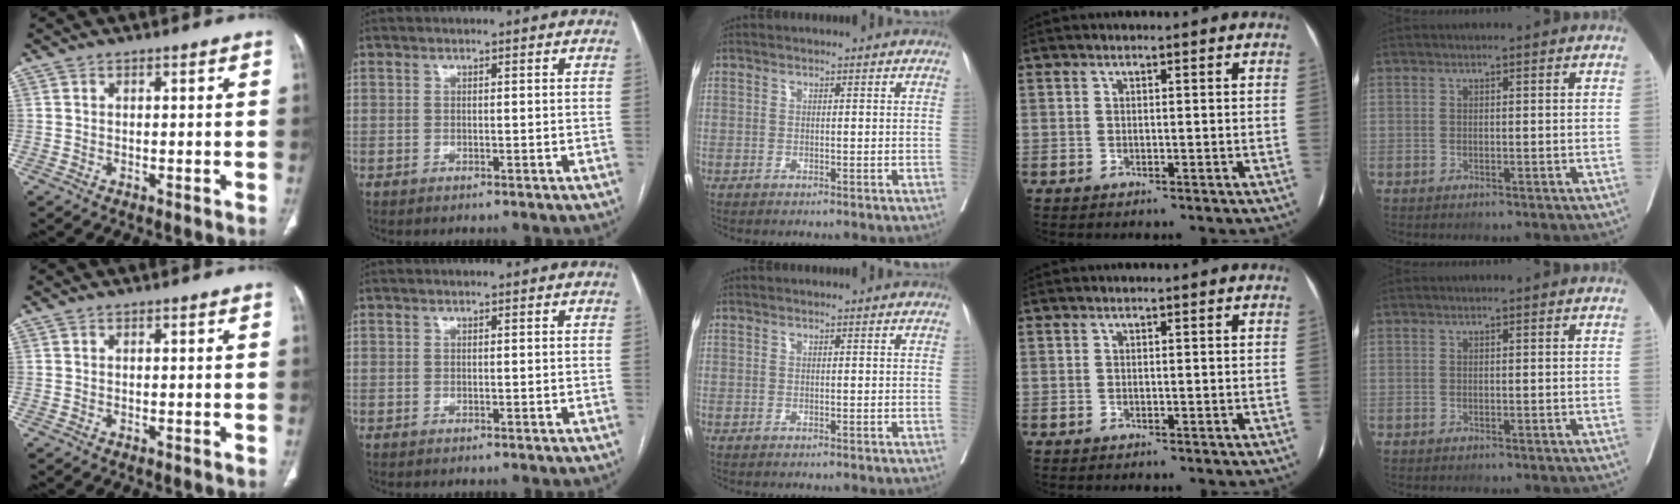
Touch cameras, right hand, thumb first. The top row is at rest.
{}